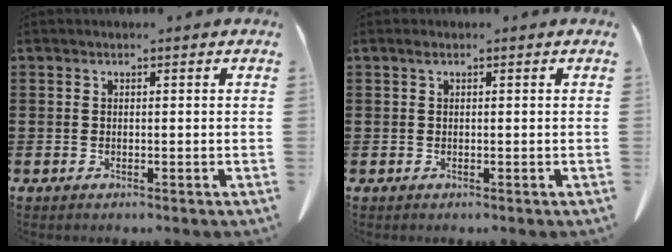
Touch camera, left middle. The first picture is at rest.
{"total": 0.5, "force": [0.3, 0.2, 0.4], "torque": [-0.010, 0.001, 0.005]}